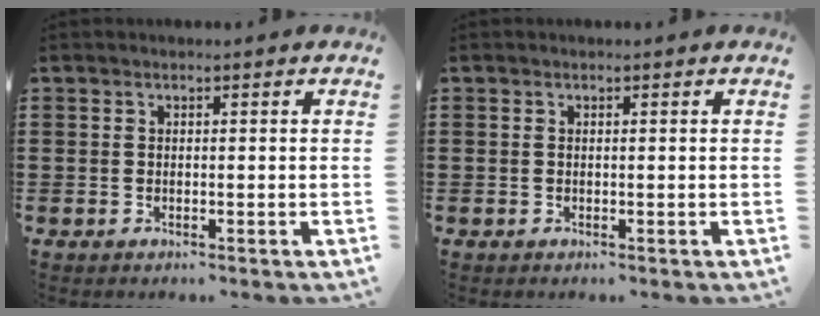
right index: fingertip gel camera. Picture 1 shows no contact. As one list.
[{"total": 0.0}]